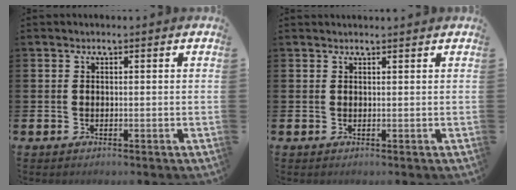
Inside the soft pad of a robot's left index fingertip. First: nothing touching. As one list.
[{"total": 0.7, "force": [0.6, -0.1, 0.1], "torque": [-0.001, -0.001, 0.012]}]